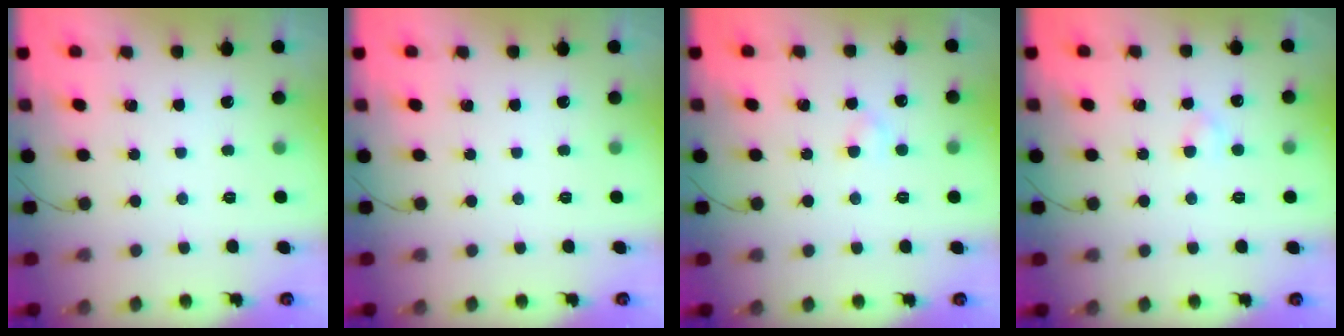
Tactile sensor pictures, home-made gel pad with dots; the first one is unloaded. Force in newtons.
{"total": 0.0}
{"total": 2.3, "press": 2.1, "slide": 1.0}
{"total": 2.3, "press": 2.1, "slide": 1.0}